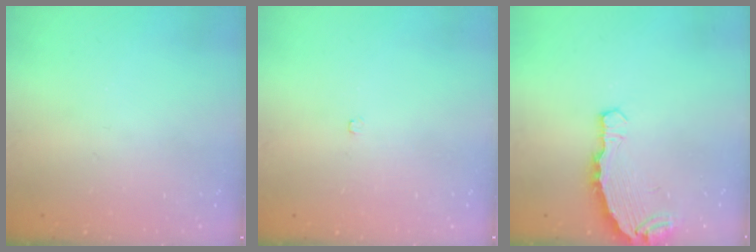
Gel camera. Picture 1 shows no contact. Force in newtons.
{"total": 2.1, "press": 2.1, "slide": 0.4}
{"total": 4.9, "press": 4.8, "slide": 0.5}